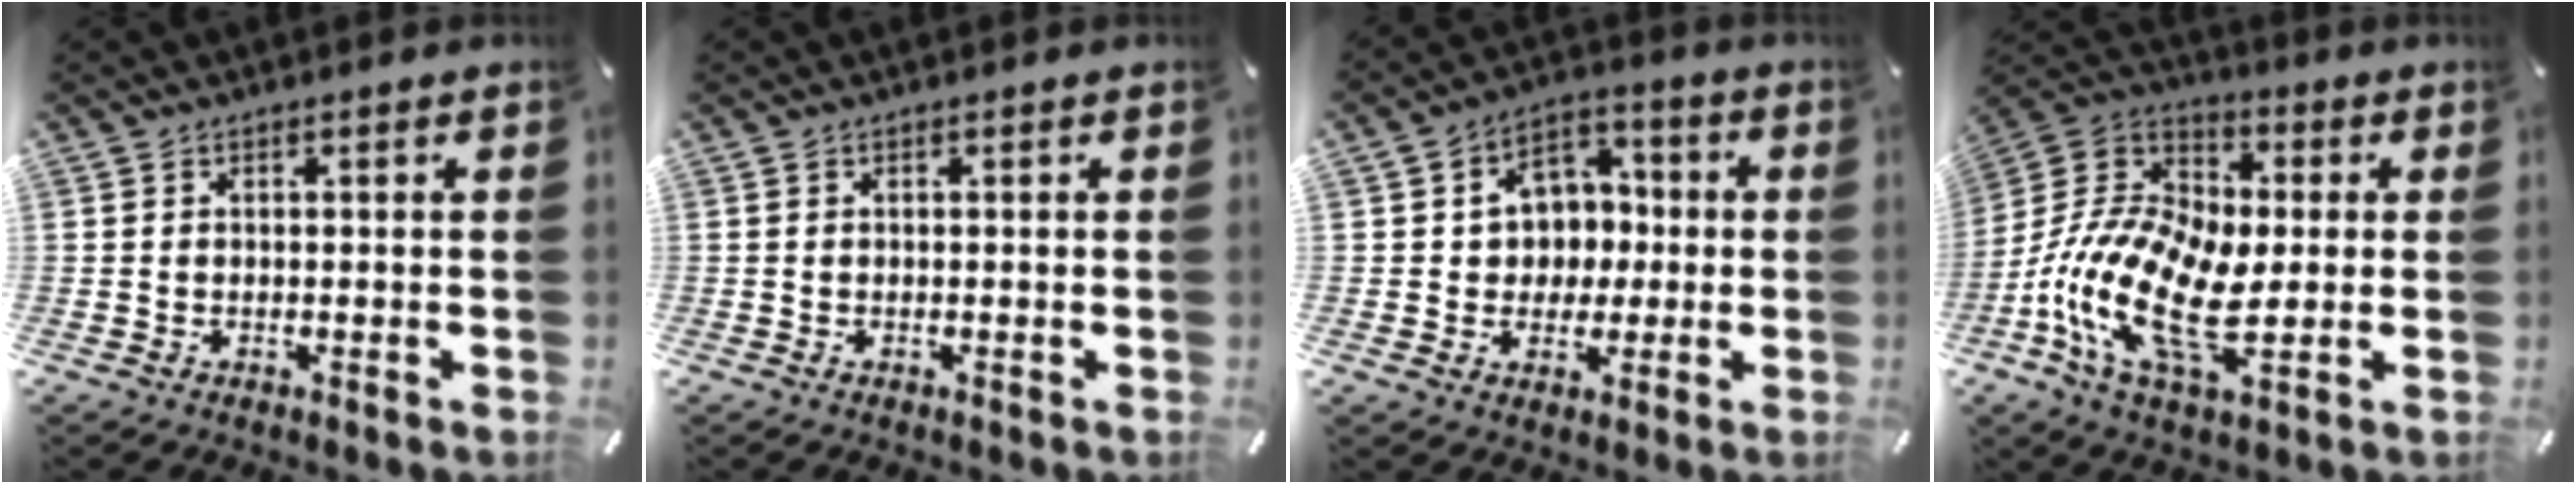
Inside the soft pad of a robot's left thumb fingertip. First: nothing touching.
{"total": 0.0}
{"total": 8.5, "force": [-0.4, 8.0, 2.8], "torque": [-0.044, 0.013, -0.006]}
{"total": 17.5, "force": [-5.0, 9.4, 14.0], "torque": [-0.318, -0.005, -0.096]}